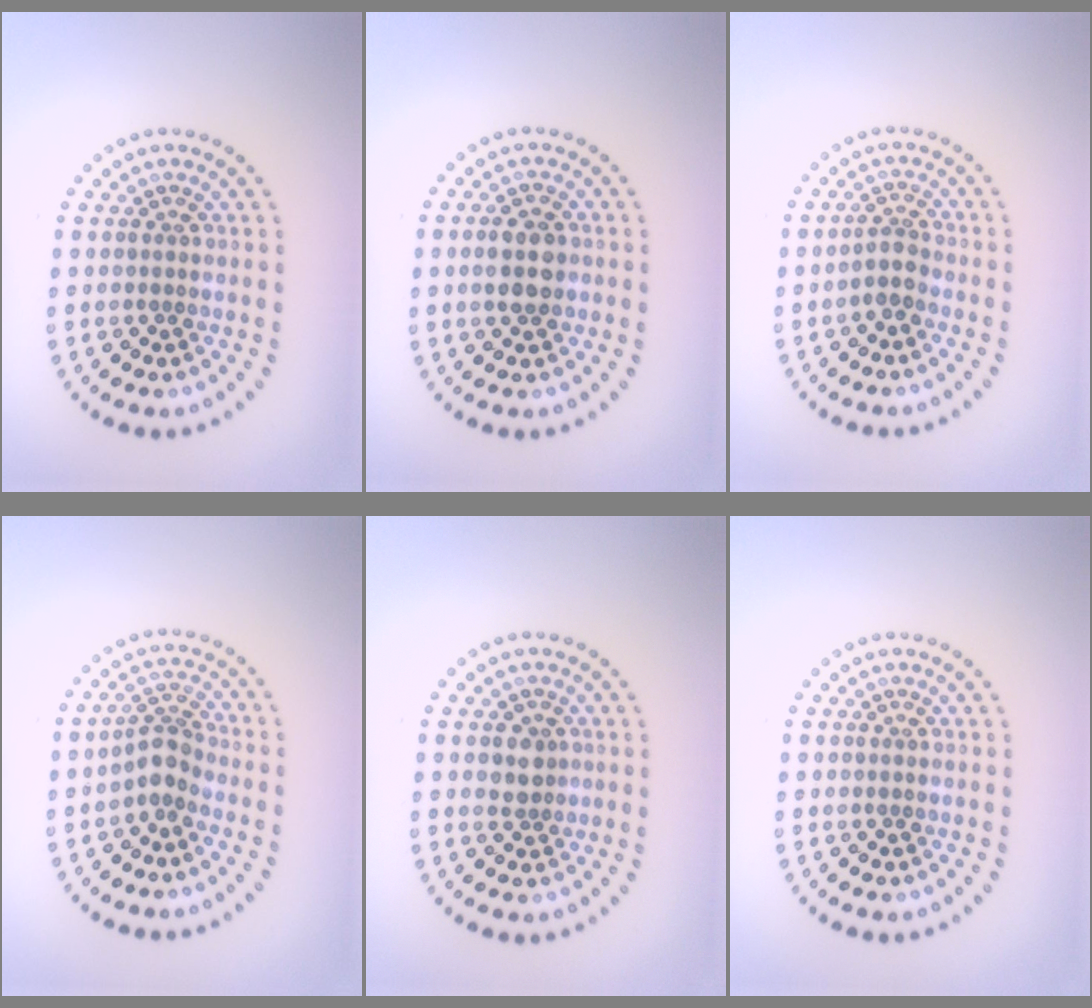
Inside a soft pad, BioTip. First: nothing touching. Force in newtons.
{"total": 3.2, "press": 3.2, "slide": 0.2}
{"total": 1.7, "press": 1.4, "slide": 1.0}
{"total": 2.4, "press": 1.8, "slide": 1.6}
{"total": 1.9, "press": 1.7, "slide": 0.9}
{"total": 0.0}